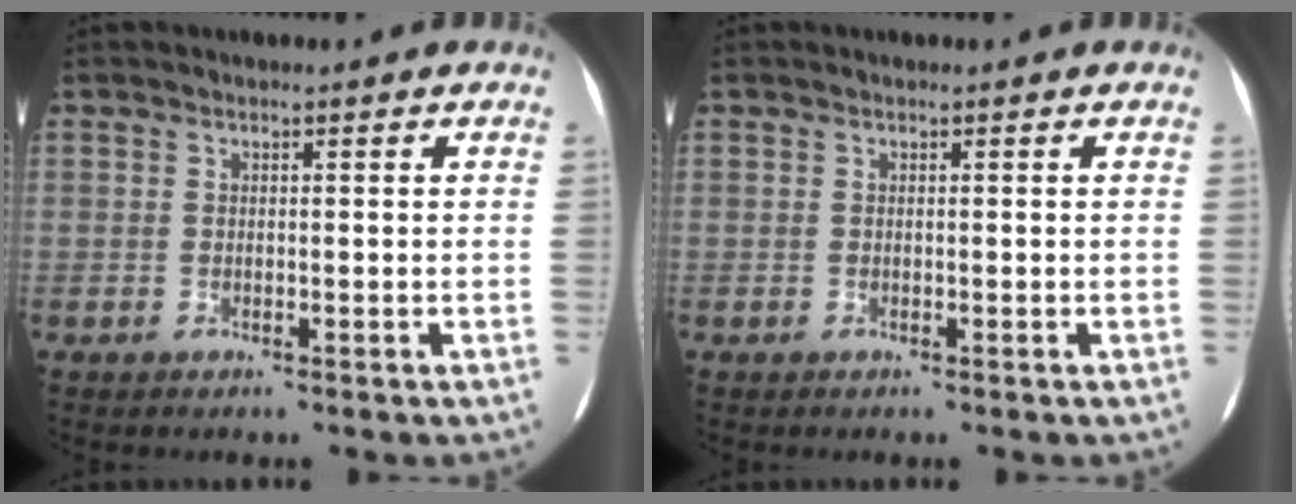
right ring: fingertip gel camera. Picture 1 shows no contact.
{"total": 0.0}